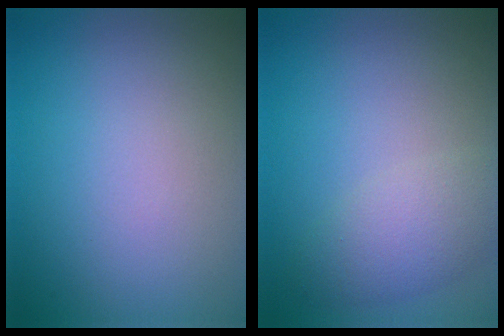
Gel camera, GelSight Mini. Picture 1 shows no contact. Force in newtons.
{"total": 3.1, "press": 3.1, "slide": 0.1}